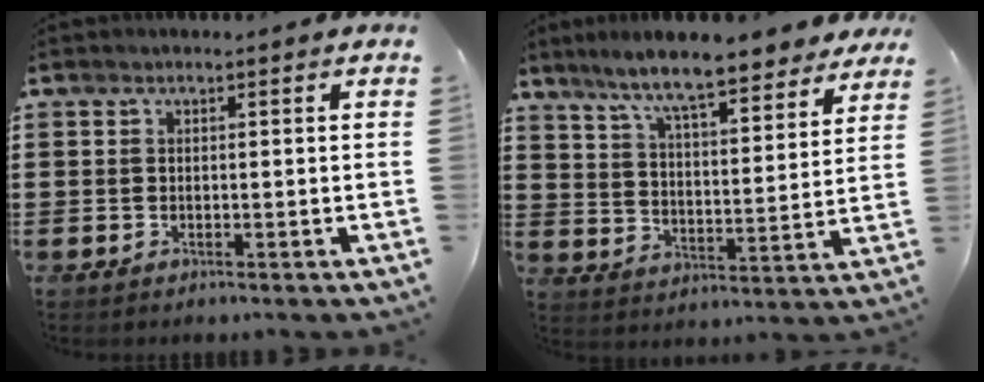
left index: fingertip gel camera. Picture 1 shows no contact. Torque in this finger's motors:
{"motor_torque": [1.34, -0.80, 1.05, 0.21]}